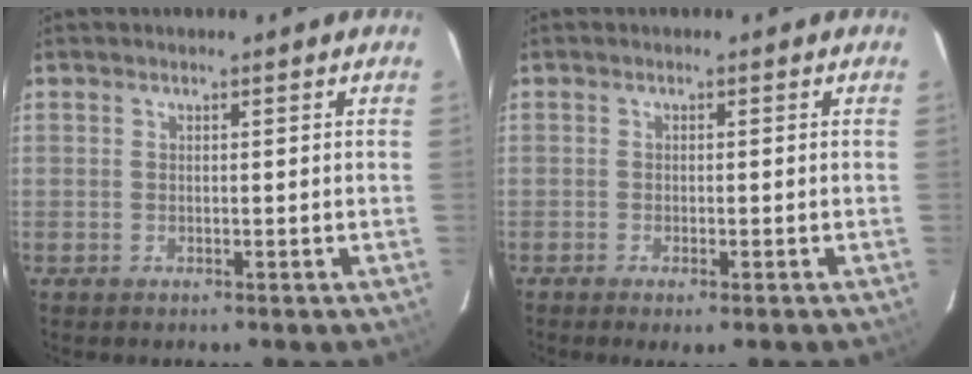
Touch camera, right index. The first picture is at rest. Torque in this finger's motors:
{"motor_torque": [0.90, -0.68, 0.29, 0.05]}